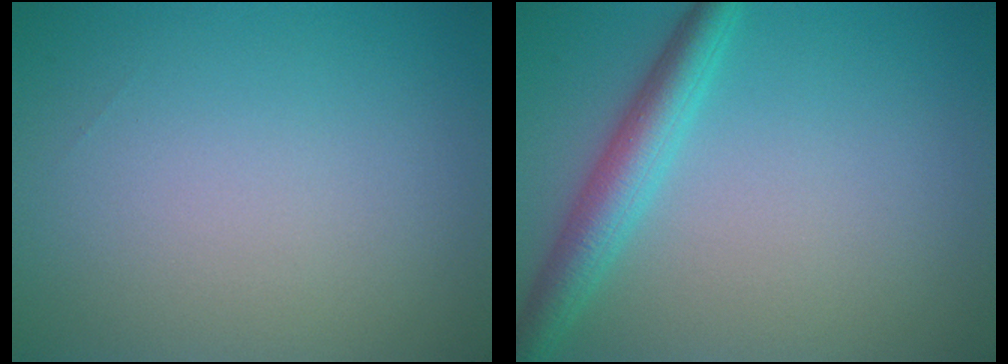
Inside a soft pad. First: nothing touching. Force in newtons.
{"total": 3.8, "press": 3.8, "slide": 0.1}